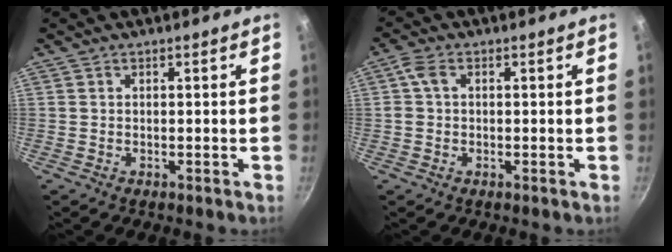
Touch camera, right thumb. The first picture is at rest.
{"total": 2.9, "force": [0.5, 2.1, 1.9], "torque": [-0.040, 0.011, 0.007]}